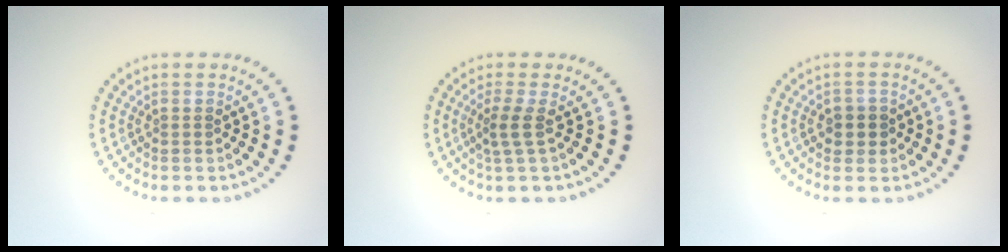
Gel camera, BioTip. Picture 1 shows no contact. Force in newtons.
{"total": 1.9, "press": 1.2, "slide": 1.5}
{"total": 1.9, "press": 1.8, "slide": 0.6}